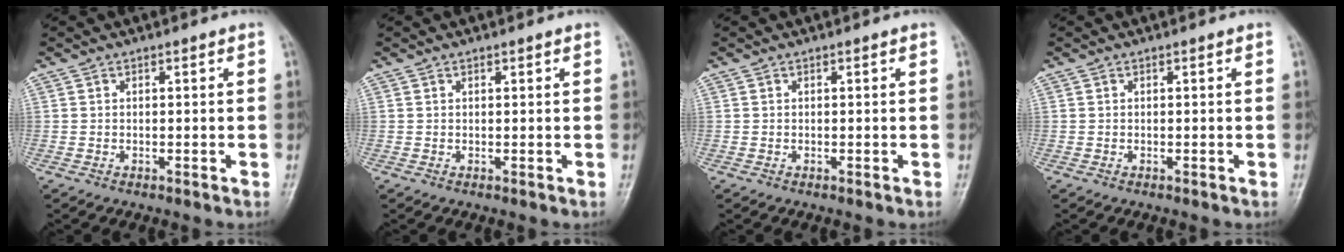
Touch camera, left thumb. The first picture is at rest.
{"total": 0.6, "force": [0.4, 0.2, 0.3], "torque": [-0.007, -0.003, 0.007]}
{"total": 0.0}
{"total": 0.0}